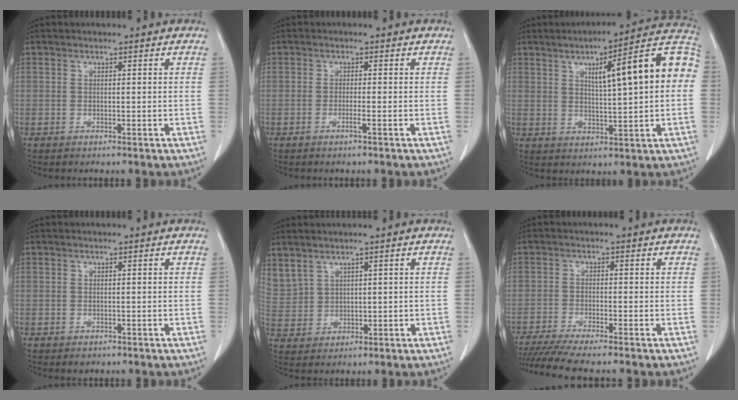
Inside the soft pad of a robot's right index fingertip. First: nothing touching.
{"total": 1.3, "force": [-0.6, -0.2, 1.1], "torque": [-0.022, -0.001, -0.012]}
{"total": 15.0, "force": [3.0, 1.7, 14.6], "torque": [-0.201, 0.034, 0.038]}
{"total": 0.9, "force": [-0.5, 0.7, 0.3], "torque": [-0.002, 0.002, -0.004]}
{"total": 7.1, "force": [4.5, 4.7, 2.9], "torque": [-0.087, 0.010, 0.116]}
{"total": 8.0, "force": [-6.8, -0.7, 4.1], "torque": [-0.059, -0.019, -0.113]}